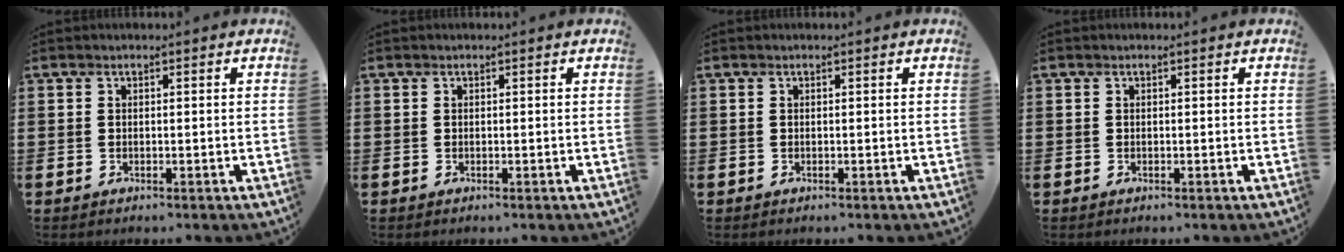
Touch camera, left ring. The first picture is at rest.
{"total": 0.0}
{"total": 0.0}
{"total": 0.0}